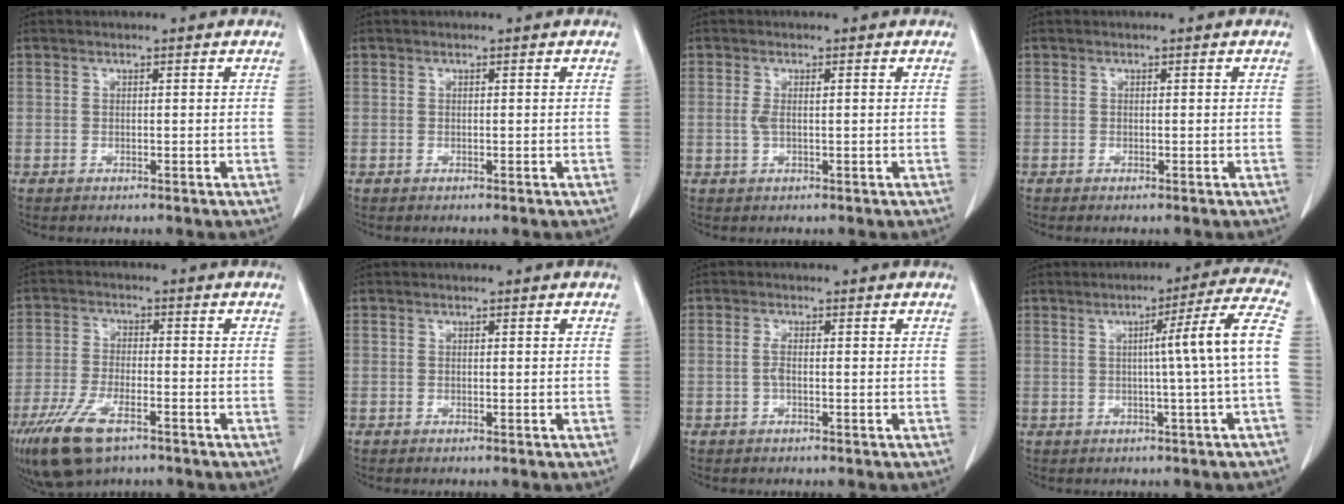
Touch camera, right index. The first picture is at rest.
{"total": 0.0}
{"total": 2.5, "force": [0.0, 1.0, 2.3], "torque": [-0.056, 0.008, 0.002]}
{"total": 0.7, "force": [-0.2, 0.3, 0.6], "torque": [-0.017, -0.002, -0.001]}
{"total": 11.6, "force": [-7.1, 4.3, 8.0], "torque": [-0.167, -0.017, -0.127]}
{"total": 0.0}
{"total": 1.8, "force": [-0.3, 0.7, 1.6], "torque": [-0.038, 0.002, -0.007]}
{"total": 10.5, "force": [-0.1, -1.8, 10.4], "torque": [-0.139, 0.014, -0.001]}